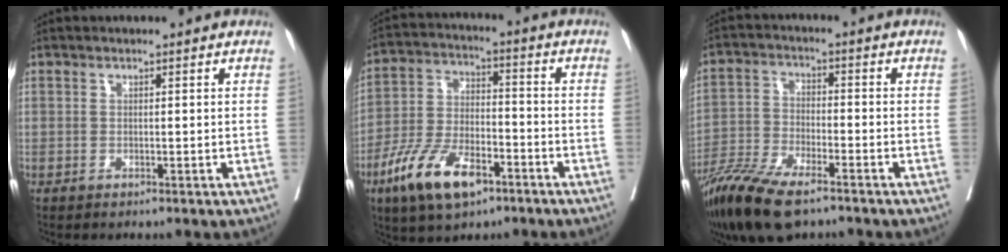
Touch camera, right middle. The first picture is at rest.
{"total": 12.6, "force": [-7.1, 5.1, 9.1], "torque": [-0.185, -0.003, -0.130]}
{"total": 14.4, "force": [-10.5, 3.8, 9.1], "torque": [-0.182, -0.037, -0.193]}